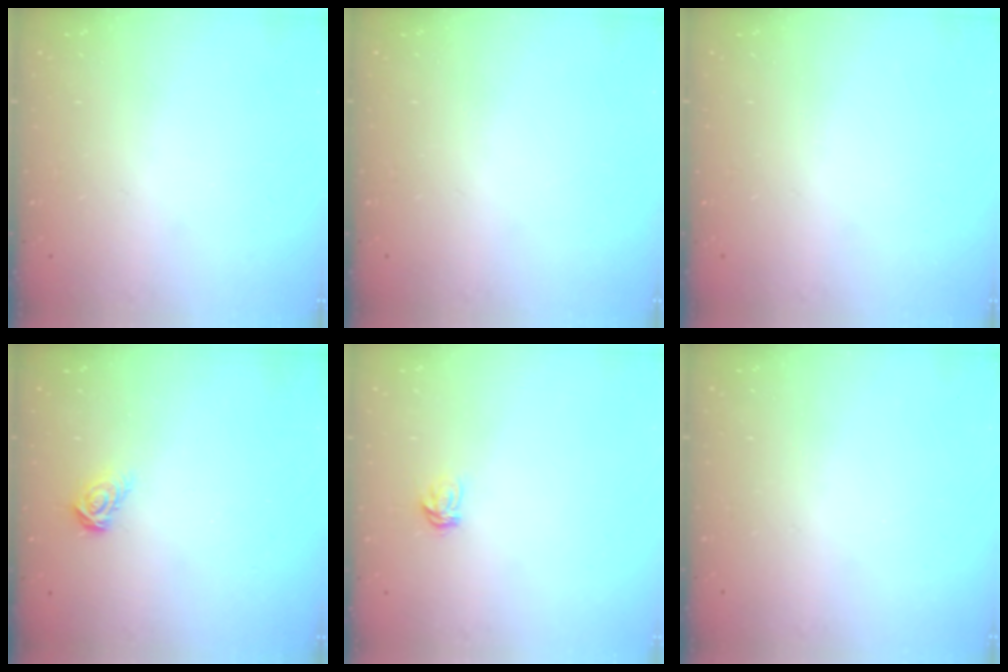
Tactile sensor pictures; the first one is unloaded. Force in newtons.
{"total": 0.0}
{"total": 0.0}
{"total": 4.4, "press": 4.4, "slide": 0.4}
{"total": 3.5, "press": 3.4, "slide": 0.4}
{"total": 0.0}